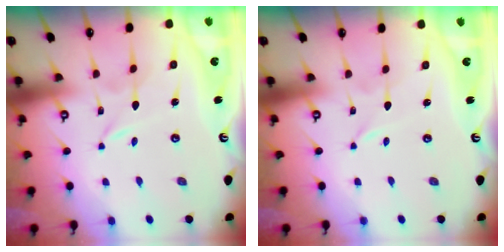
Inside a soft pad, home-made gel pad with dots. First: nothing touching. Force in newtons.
{"total": 0.0}